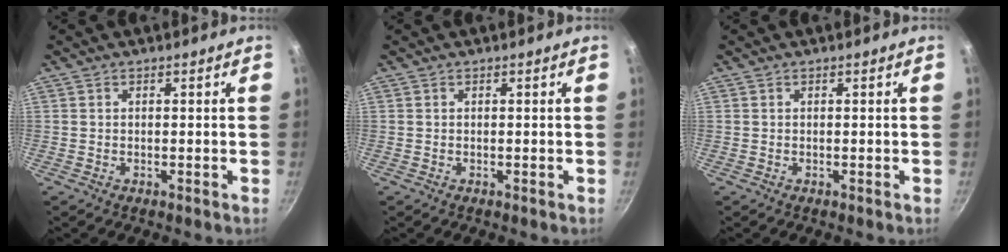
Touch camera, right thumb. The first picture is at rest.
{"total": 0.0}
{"total": 0.0}